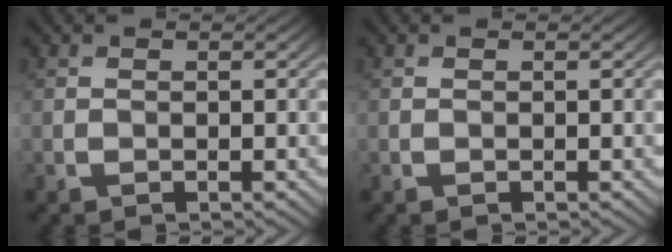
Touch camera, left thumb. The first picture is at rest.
{"total": 0.0}